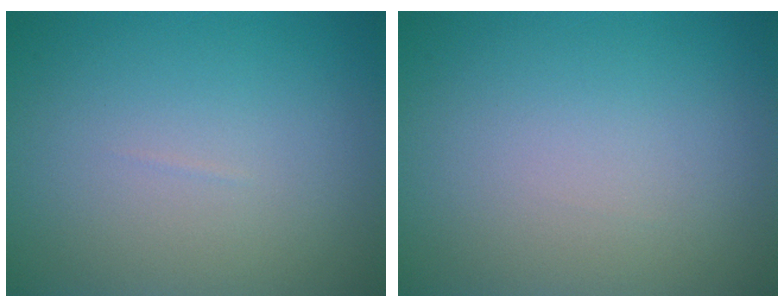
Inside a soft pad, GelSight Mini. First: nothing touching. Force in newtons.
{"total": 0.0}